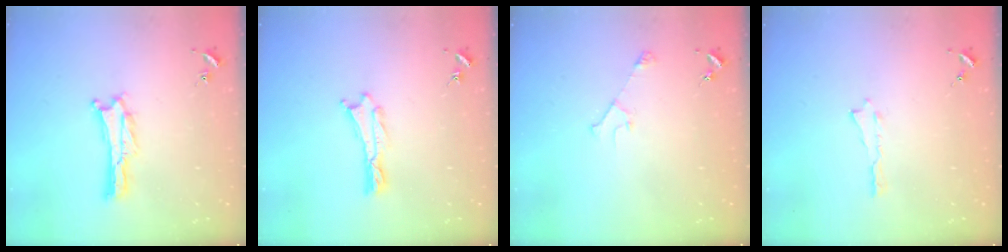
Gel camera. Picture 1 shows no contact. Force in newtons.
{"total": 0.0}
{"total": 2.9, "press": 2.9, "slide": 0.3}
{"total": 0.0}